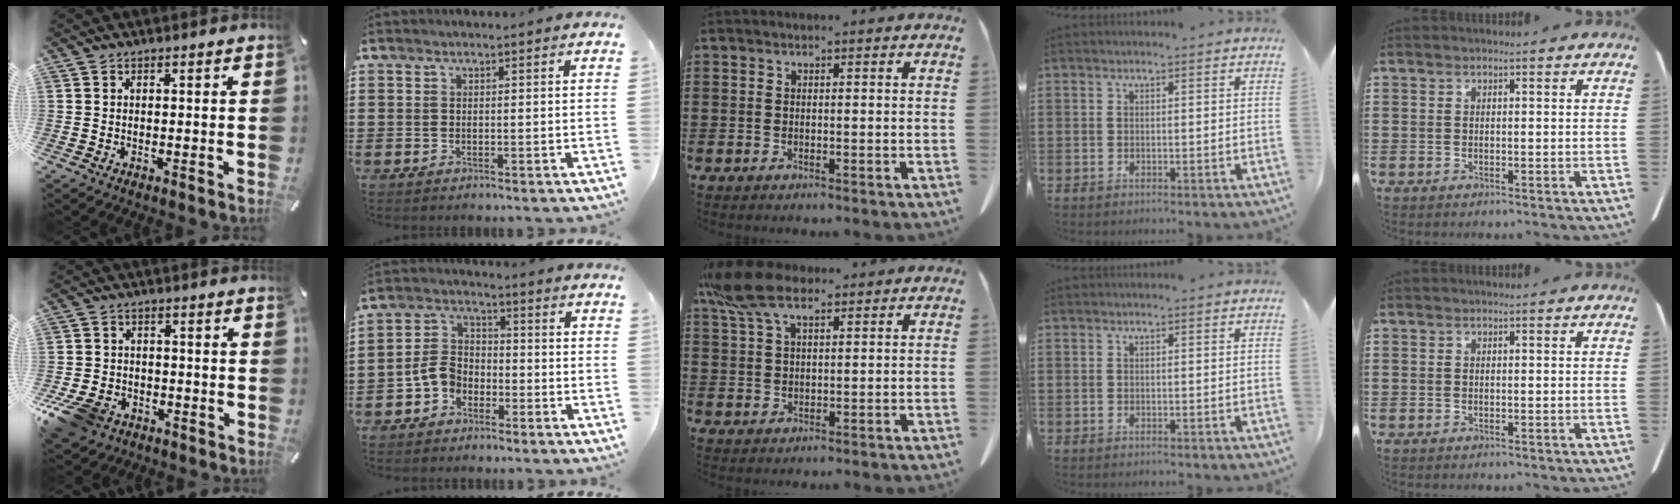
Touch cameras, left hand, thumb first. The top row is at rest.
{"thumb": {"total": 9.7, "force": [-5.8, 6.4, 4.3], "torque": [-0.105, 0.028, -0.110]}, "index": {"total": 5.4, "force": [-3.1, 3.6, 2.6], "torque": [-0.077, 0.006, -0.070]}, "middle": {"total": 8.2, "force": [5.4, 3.1, 5.4], "torque": [-0.131, -0.008, 0.098]}}